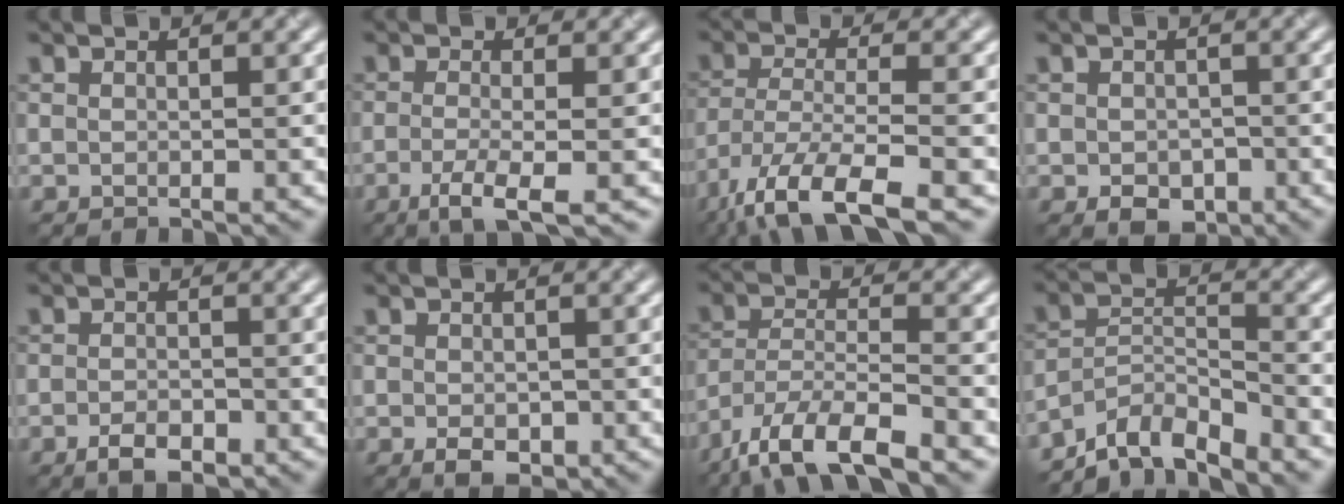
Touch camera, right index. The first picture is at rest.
{"total": 3.5, "force": [-1.3, 0.8, 3.2], "torque": [-0.061, -0.007, -0.031]}
{"total": 8.9, "force": [-5.8, 2.6, 6.2], "torque": [-0.125, -0.016, -0.113]}
{"total": 2.6, "force": [-0.9, 1.9, 1.5], "torque": [-0.019, -0.008, -0.017]}
{"total": 2.5, "force": [-1.3, 1.3, 1.7], "torque": [-0.031, -0.001, -0.026]}
{"total": 2.4, "force": [-0.7, 1.6, 1.7], "torque": [-0.030, -0.007, -0.011]}
{"total": 9.1, "force": [-6.6, 2.7, 5.6], "torque": [-0.101, -0.004, -0.128]}
{"total": 5.4, "force": [-4.8, 1.4, 2.1], "torque": [-0.032, -0.005, -0.094]}